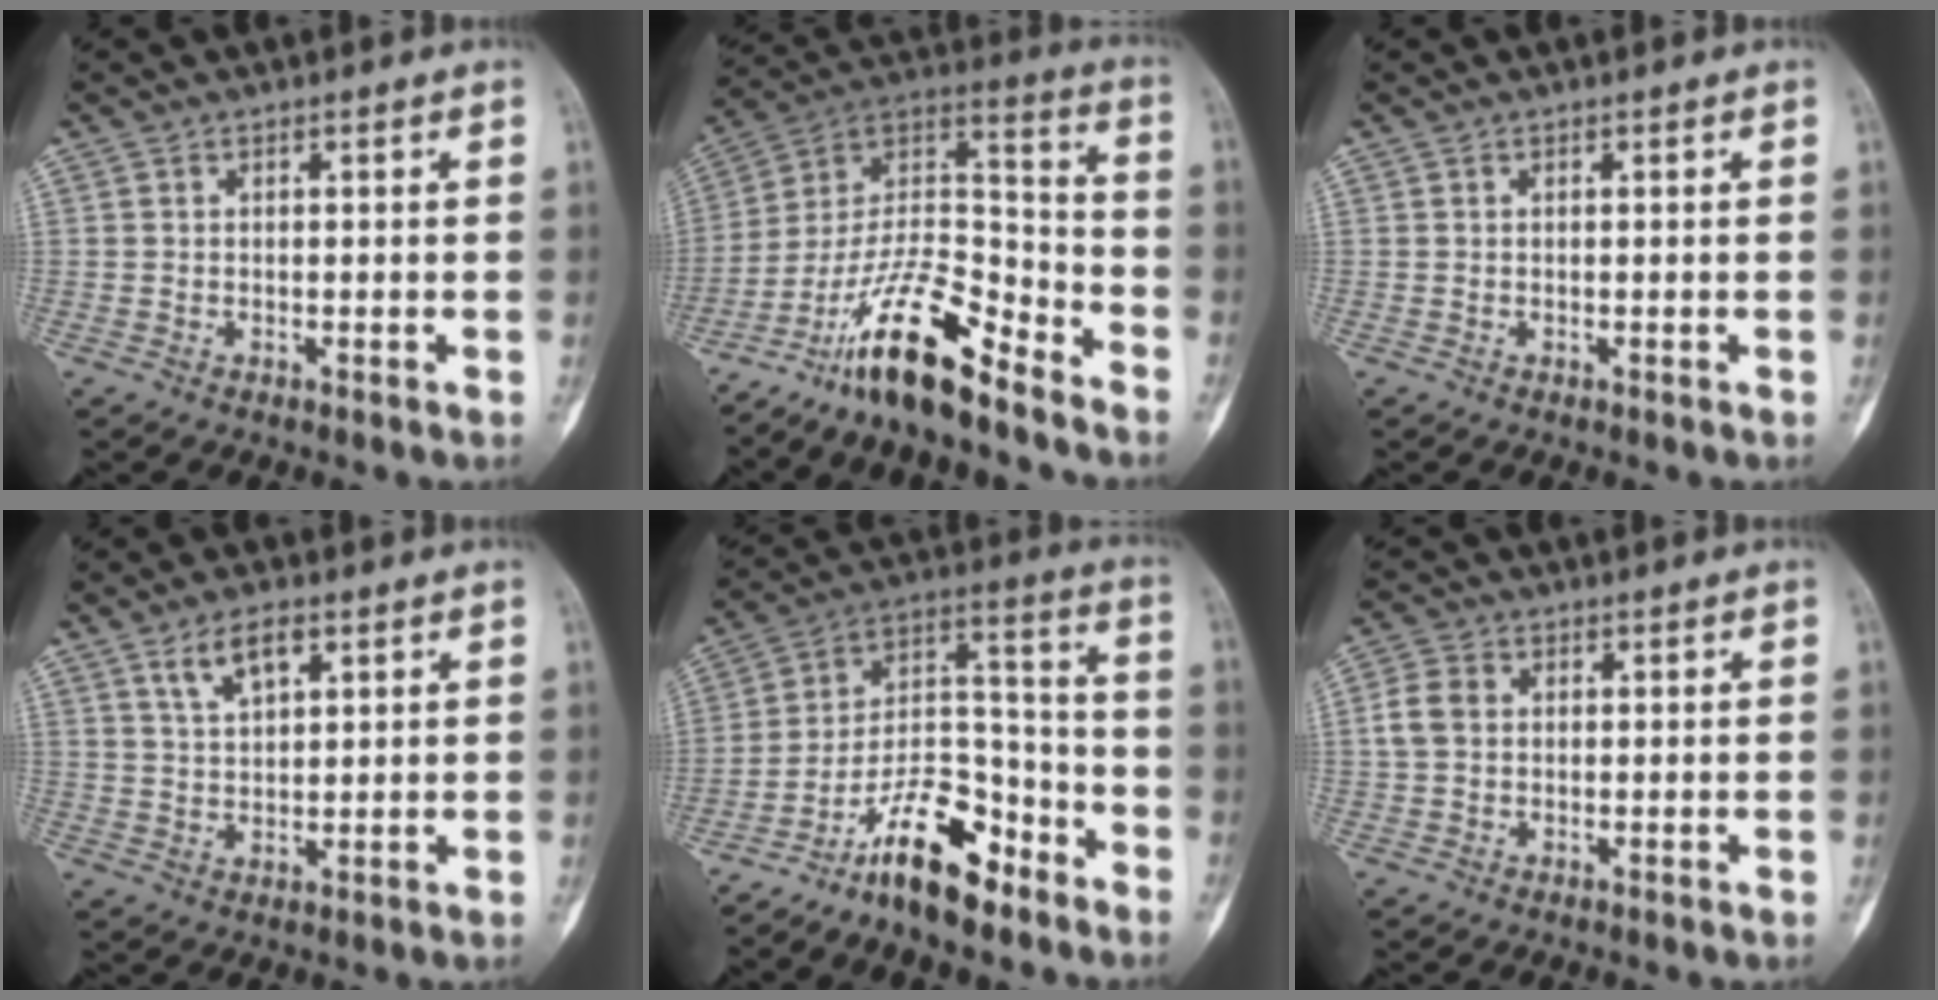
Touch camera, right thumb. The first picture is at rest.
{"total": 17.3, "force": [-12.7, 4.7, 10.7], "torque": [-0.183, 0.098, -0.232]}
{"total": 0.0}
{"total": 6.1, "force": [3.4, 2.7, 4.2], "torque": [-0.071, -0.011, 0.067]}
{"total": 12.7, "force": [-9.1, 5.0, 7.3], "torque": [-0.115, 0.090, -0.166]}
{"total": 4.2, "force": [0.4, 3.3, 2.5], "torque": [-0.053, 0.013, 0.003]}